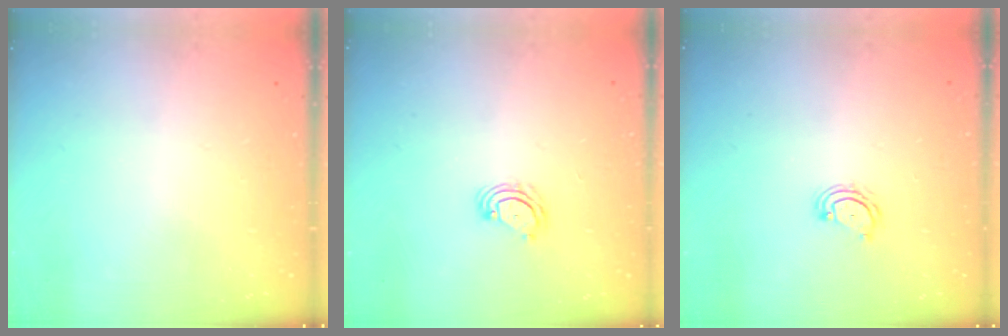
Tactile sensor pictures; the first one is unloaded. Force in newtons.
{"total": 5.0, "press": 4.9, "slide": 0.4}
{"total": 4.1, "press": 4.1, "slide": 0.6}